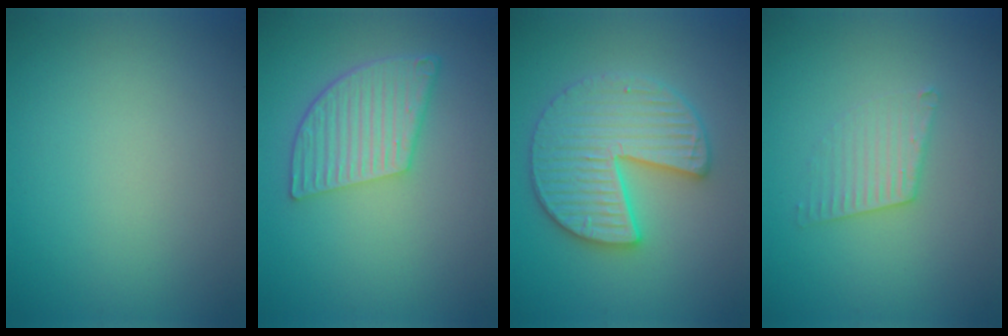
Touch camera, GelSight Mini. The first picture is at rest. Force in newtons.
{"total": 5.3, "press": 3.9, "slide": 3.7}
{"total": 5.9, "press": 5.8, "slide": 0.9}
{"total": 2.1, "press": 2.1, "slide": 0.3}